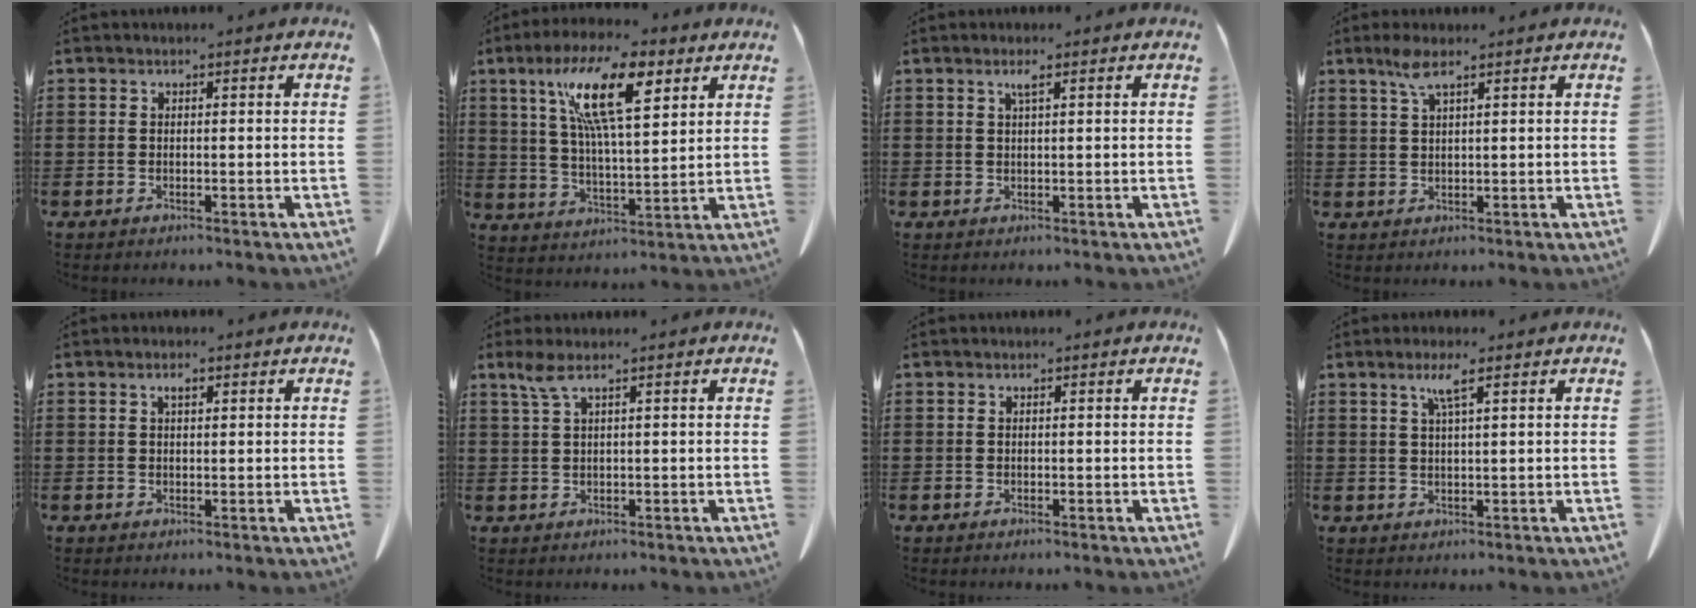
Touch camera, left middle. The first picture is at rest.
{"total": 14.0, "force": [7.6, 3.8, 11.1], "torque": [-0.219, -0.007, 0.128]}
{"total": 1.5, "force": [0.8, 0.1, 1.3], "torque": [-0.027, 0.002, 0.013]}
{"total": 3.3, "force": [2.1, 0.6, 2.4], "torque": [-0.053, 0.005, 0.037]}
{"total": 1.3, "force": [0.6, 0.5, 1.1], "torque": [-0.022, 0.004, 0.010]}
{"total": 2.3, "force": [1.1, 0.2, 2.0], "torque": [-0.051, -0.002, 0.018]}
{"total": 0.0}
{"total": 3.5, "force": [2.0, 0.0, 2.8], "torque": [-0.062, 0.000, 0.033]}